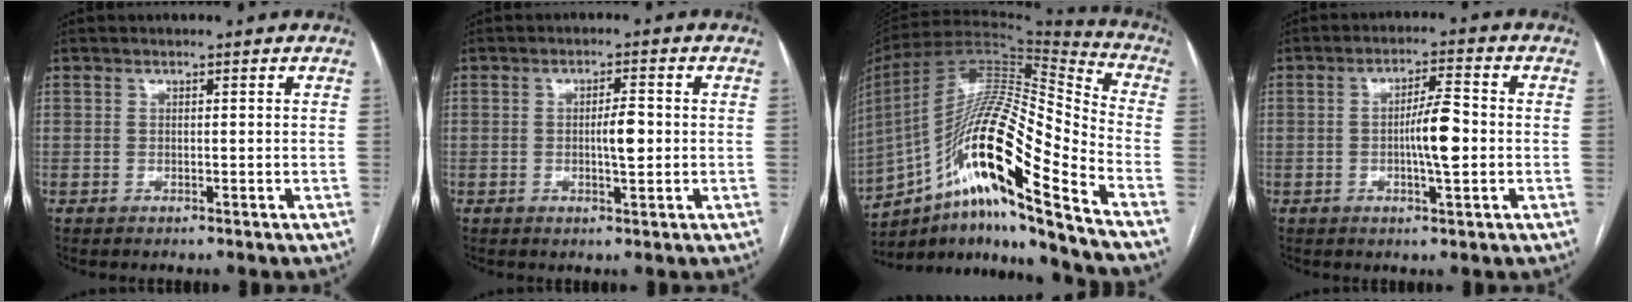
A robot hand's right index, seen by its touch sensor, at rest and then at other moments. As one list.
[{"total": 3.6, "force": [-0.1, 0.7, 3.5], "torque": [-0.057, 0.000, -0.002]}, {"total": 23.9, "force": [-13.3, 2.2, 19.8], "torque": [-0.365, 0.004, -0.235]}, {"total": 6.3, "force": [-0.7, 0.8, 6.2], "torque": [-0.109, 0.003, -0.014]}]